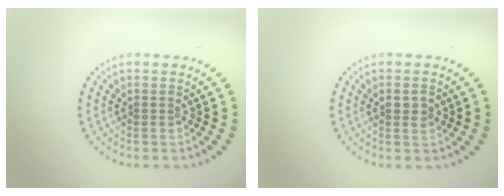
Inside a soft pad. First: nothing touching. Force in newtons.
{"total": 1.3, "press": 1.2, "slide": 0.3}